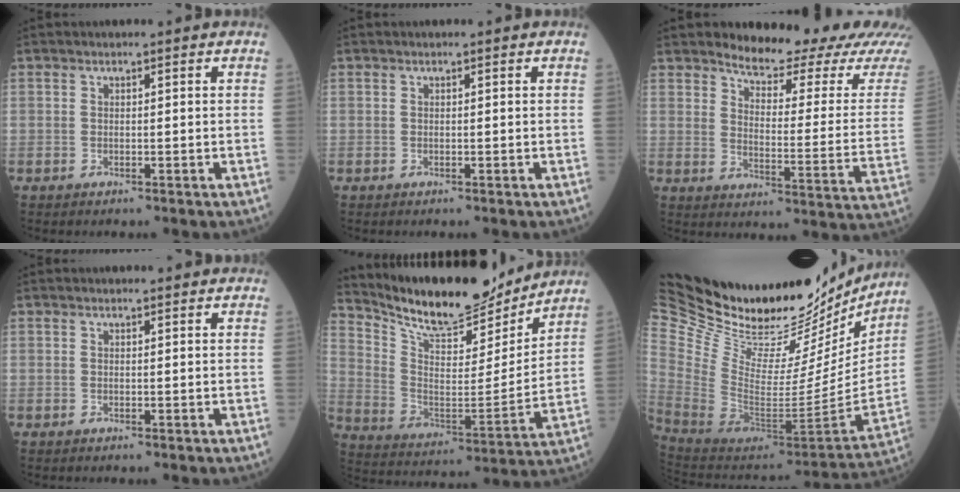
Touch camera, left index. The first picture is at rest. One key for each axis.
{"total": 0.0}
{"total": 16.3, "fx": 15.2, "fy": 2.0, "fz": 5.5, "tx": -0.070, "ty": -0.073, "tz": 0.180}
{"total": 1.9, "fx": 1.8, "fy": 0.5, "fz": 0.4, "tx": -0.012, "ty": 0.014, "tz": 0.020}
{"total": 17.8, "fx": 16.4, "fy": 4.0, "fz": 5.5, "tx": -0.115, "ty": -0.019, "tz": 0.271}
{"total": 40.9, "fx": 34.1, "fy": 12.8, "fz": 18.7, "tx": -0.355, "ty": -0.044, "tz": 0.514}